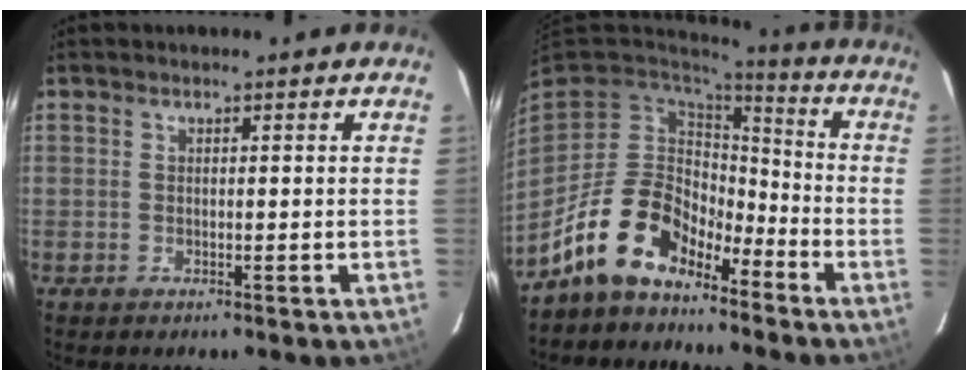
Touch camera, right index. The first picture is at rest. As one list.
[{"total": 14.3, "force": [-9.7, 7.8, 7.0], "torque": [-0.152, 0.014, -0.166]}]